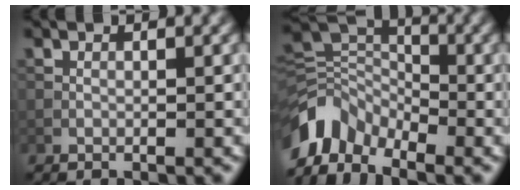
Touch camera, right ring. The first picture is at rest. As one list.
[{"total": 6.3, "force": [-4.6, 3.4, 2.7], "torque": [-0.048, -0.004, -0.103]}]